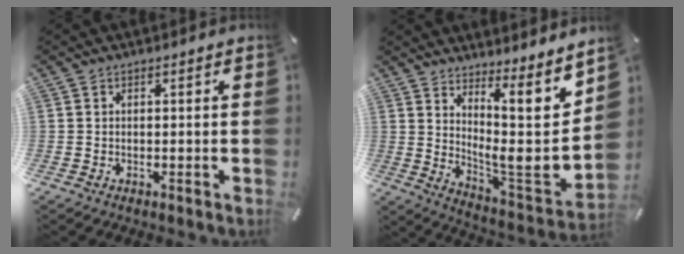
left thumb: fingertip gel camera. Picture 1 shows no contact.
{"total": 14.1, "force": [7.0, 3.2, 11.8], "torque": [-0.158, -0.107, 0.104]}